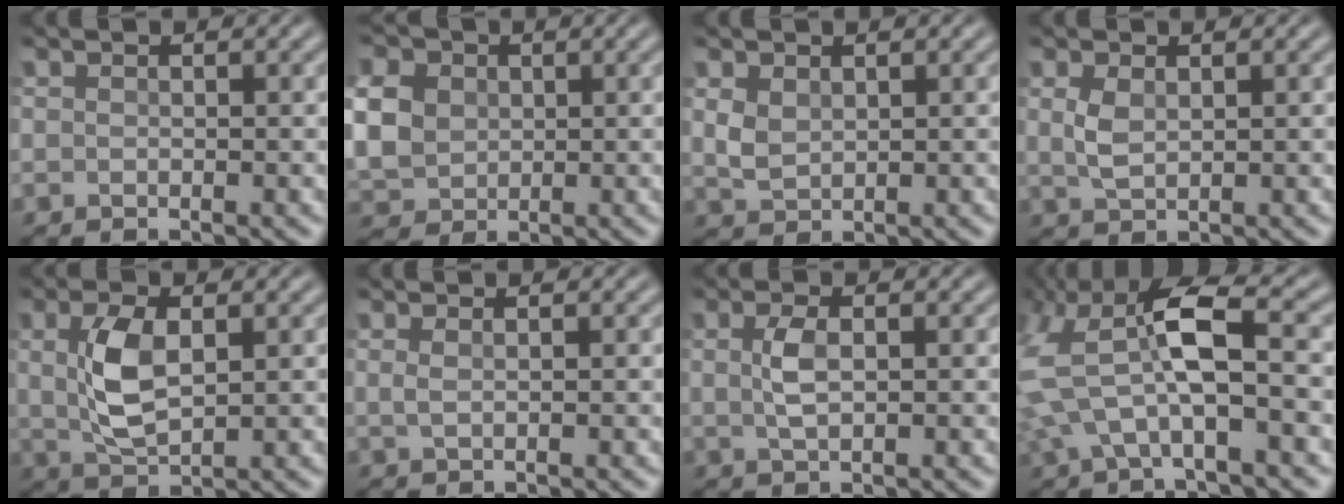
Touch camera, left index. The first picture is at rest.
{"total": 8.1, "force": [1.2, 6.8, 4.3], "torque": [-0.111, 0.020, 0.008]}
{"total": 1.9, "force": [0.4, 1.4, 1.3], "torque": [-0.032, -0.002, 0.010]}
{"total": 2.0, "force": [0.3, 1.1, 1.6], "torque": [-0.039, 0.001, 0.011]}
{"total": 4.6, "force": [0.5, 2.1, 4.1], "torque": [-0.091, 0.004, 0.015]}
{"total": 0.9, "force": [0.2, 0.2, 0.9], "torque": [-0.020, 0.000, 0.007]}
{"total": 2.3, "force": [0.2, 0.9, 2.1], "torque": [-0.048, 0.002, 0.005]}
{"total": 9.2, "force": [0.7, 4.1, 8.2], "torque": [-0.185, 0.020, 0.003]}